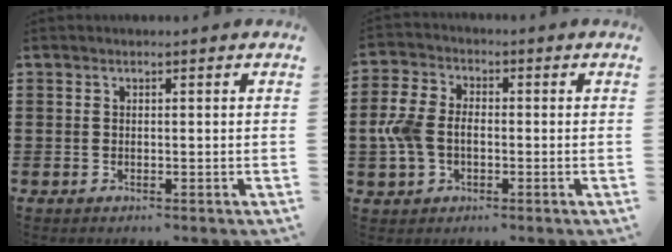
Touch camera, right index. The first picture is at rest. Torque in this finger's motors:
{"motor_torque": [0.27, 0.12, 0.21, 0.17]}